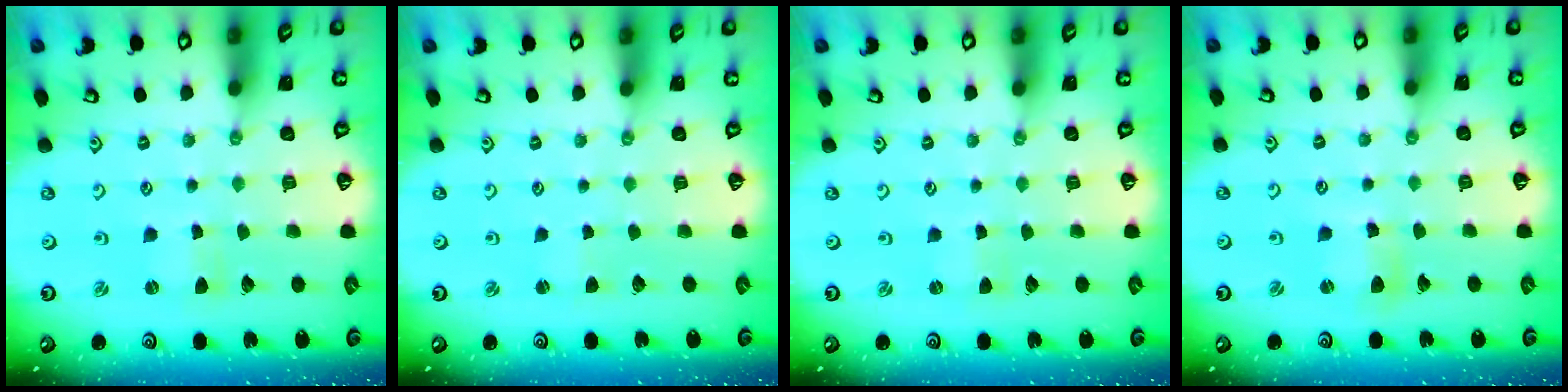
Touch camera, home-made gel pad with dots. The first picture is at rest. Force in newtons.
{"total": 1.6, "press": 1.6, "slide": 0.1}
{"total": 0.0}
{"total": 5.1, "press": 5.0, "slide": 0.5}